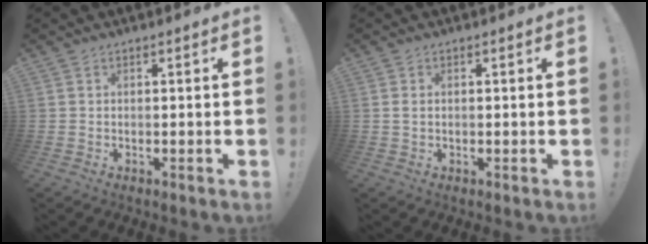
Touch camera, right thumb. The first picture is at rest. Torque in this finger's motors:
{"motor_torque": [-0.19, 0.04, -0.04, -0.01, -0.03]}